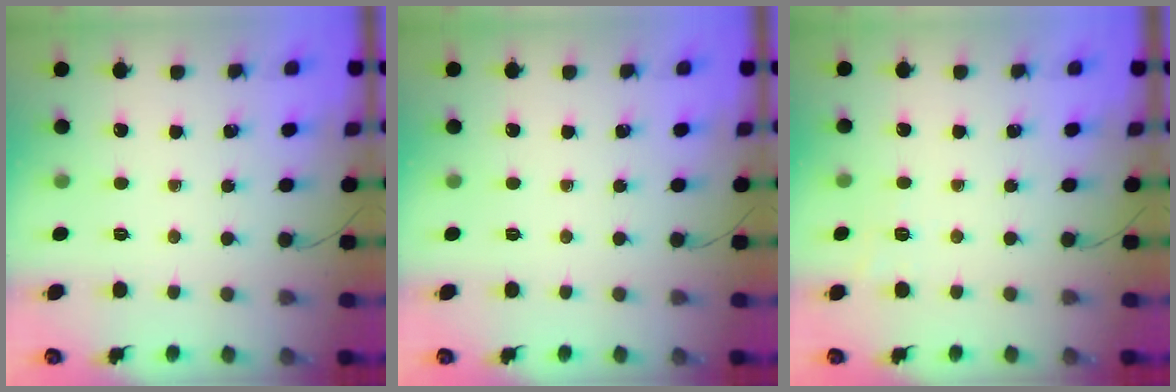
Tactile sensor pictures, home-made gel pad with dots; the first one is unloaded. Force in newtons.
{"total": 0.0}
{"total": 2.0, "press": 1.3, "slide": 1.6}